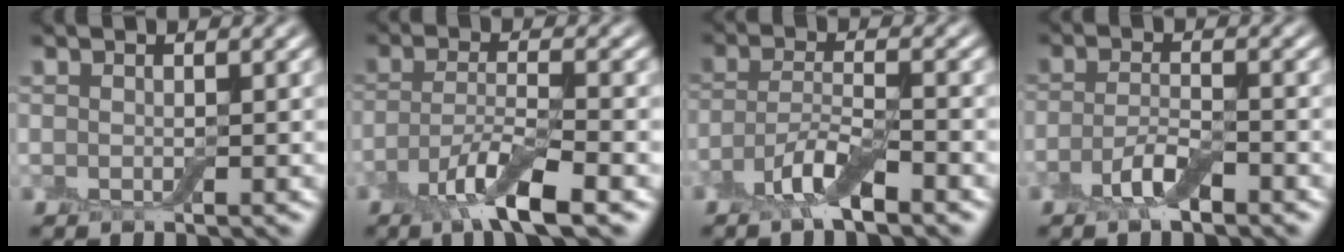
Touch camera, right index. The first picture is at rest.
{"total": 5.3, "force": [-2.7, 1.2, 4.4], "torque": [-0.083, -0.005, -0.057]}
{"total": 4.1, "force": [-2.5, 1.0, 3.0], "torque": [-0.060, 0.003, -0.058]}
{"total": 3.0, "force": [-1.7, 1.0, 2.3], "torque": [-0.050, 0.003, -0.041]}